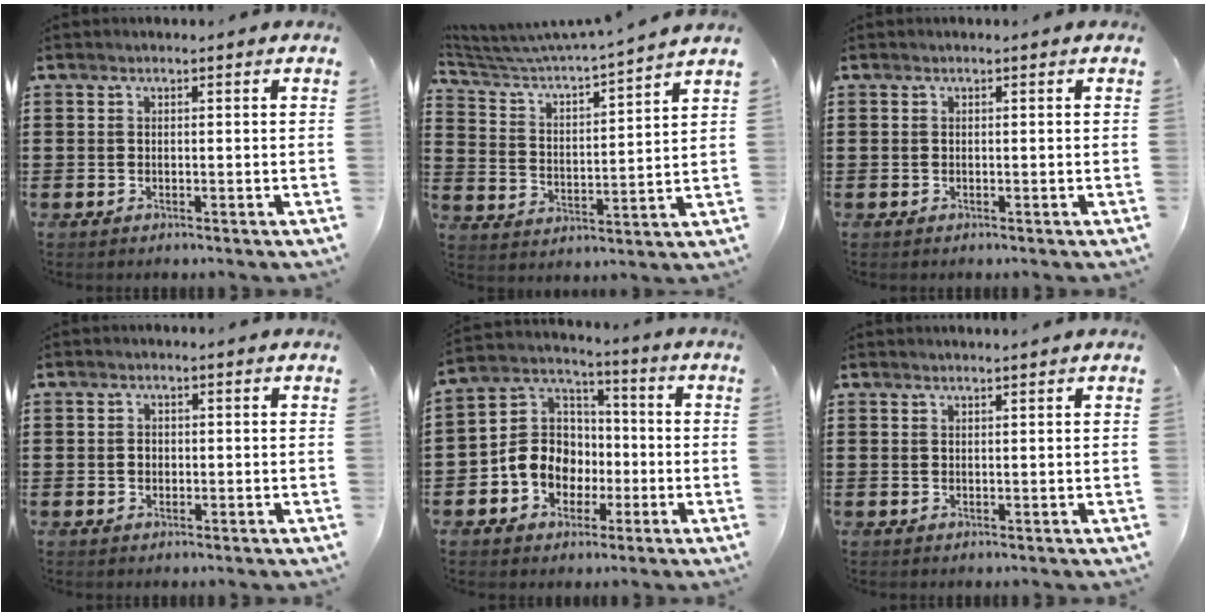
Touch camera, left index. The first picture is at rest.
{"total": 3.9, "force": [3.6, 0.0, 1.5], "torque": [-0.053, -0.035, 0.050]}
{"total": 0.0}
{"total": 1.2, "force": [0.1, 0.9, 0.8], "torque": [-0.018, 0.006, 0.000]}
{"total": 8.9, "force": [-2.6, 7.8, 3.3], "torque": [-0.102, 0.019, -0.052]}
{"total": 1.0, "force": [0.9, -0.2, 0.3], "torque": [-0.005, -0.002, 0.018]}